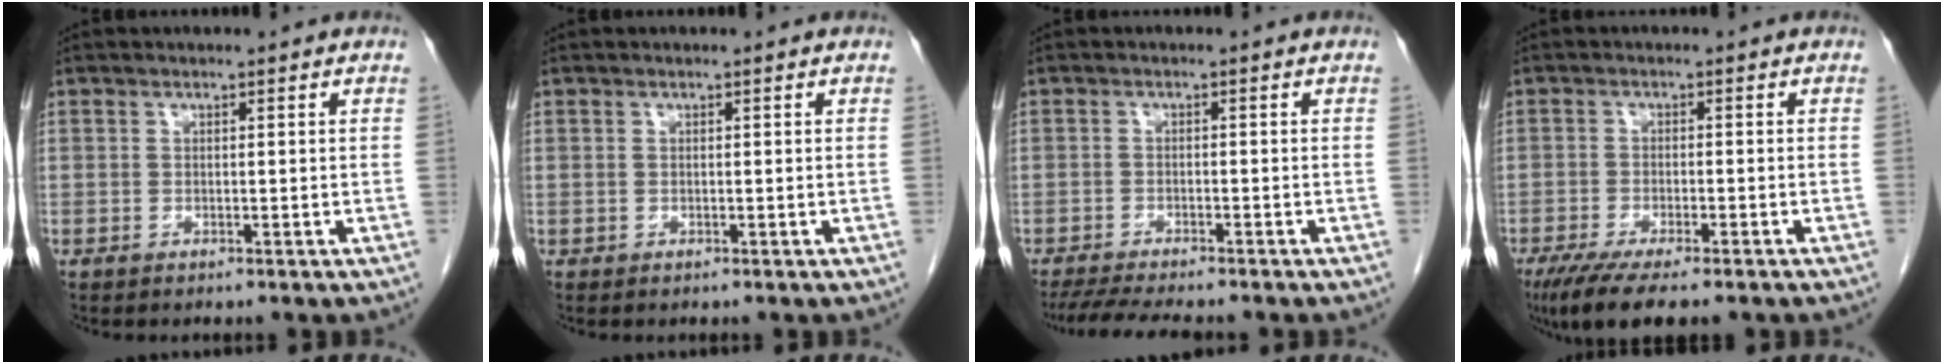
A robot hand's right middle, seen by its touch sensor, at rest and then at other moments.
{"total": 0.0}
{"total": 8.8, "force": [-7.7, 1.0, 4.2], "torque": [-0.063, -0.014, -0.118]}
{"total": 10.1, "force": [-7.5, 2.1, 6.3], "torque": [-0.093, -0.018, -0.115]}